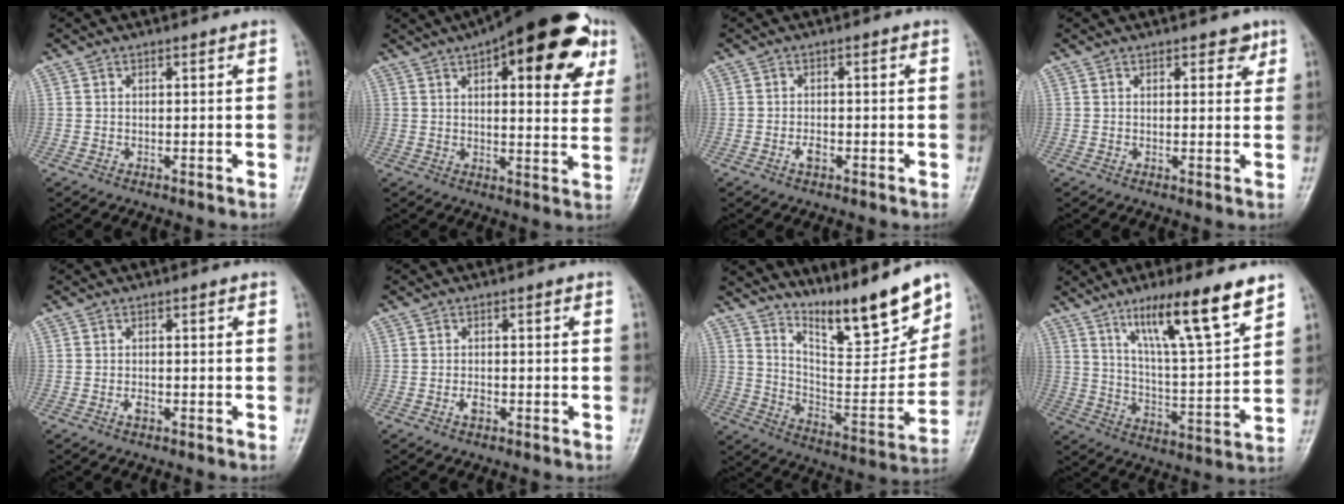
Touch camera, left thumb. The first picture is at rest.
{"total": 23.0, "force": [10.6, 8.8, 18.5], "torque": [-0.221, -0.002, 0.139]}
{"total": 1.9, "force": [-0.9, 1.0, 1.4], "torque": [-0.024, 0.003, -0.018]}
{"total": 2.8, "force": [1.7, 1.6, 1.6], "torque": [-0.002, -0.006, 0.018]}
{"total": 1.3, "force": [-0.6, 0.7, 0.9], "torque": [-0.016, 0.001, -0.013]}
{"total": 1.7, "force": [-0.8, 0.9, 1.2], "torque": [-0.021, 0.003, -0.017]}
{"total": 18.1, "force": [14.3, 3.3, 10.6], "torque": [-0.125, -0.100, 0.245]}
{"total": 16.4, "force": [10.6, 2.4, 12.3], "torque": [-0.191, -0.054, 0.184]}